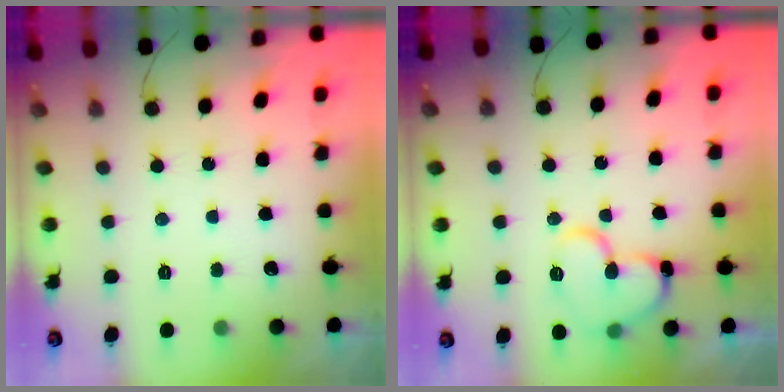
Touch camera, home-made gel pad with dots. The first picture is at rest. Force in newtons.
{"total": 13.2, "press": 13.1, "slide": 1.7}